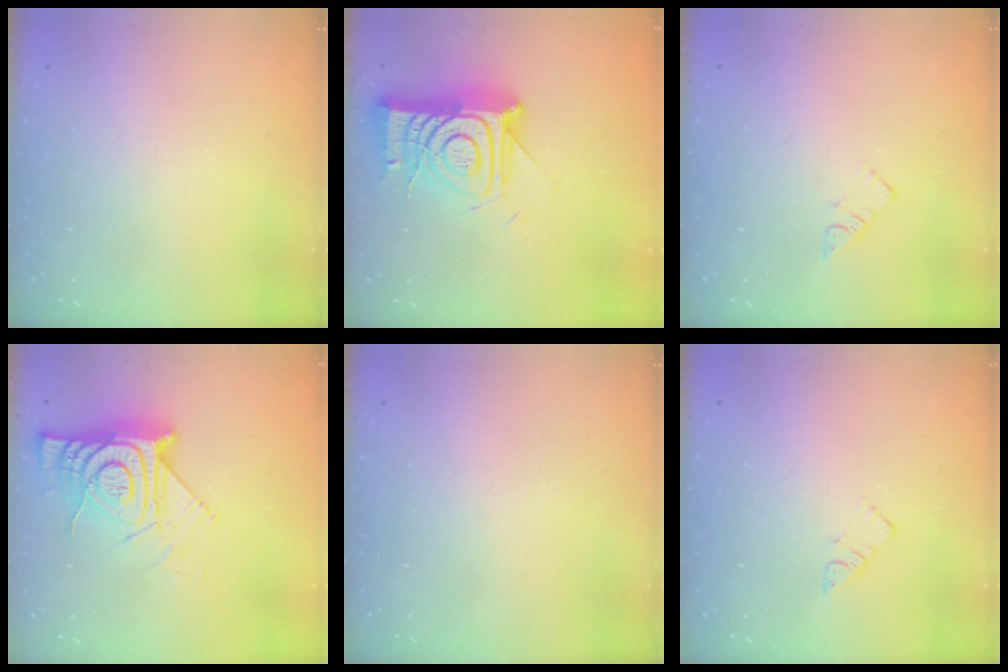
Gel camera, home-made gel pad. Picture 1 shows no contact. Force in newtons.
{"total": 16.3, "press": 16.3, "slide": 1.5}
{"total": 2.5, "press": 2.5, "slide": 0.1}
{"total": 14.2, "press": 14.2, "slide": 1.1}
{"total": 1.7, "press": 1.7, "slide": 0.1}
{"total": 2.5, "press": 2.5, "slide": 0.1}